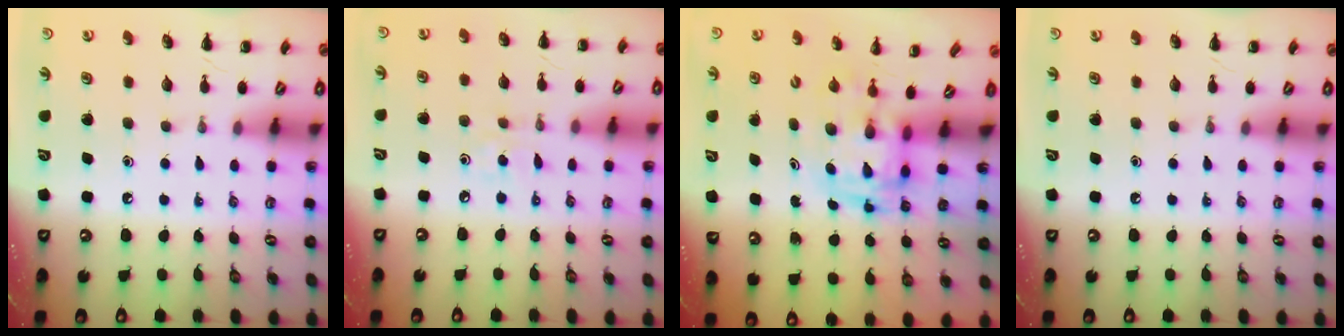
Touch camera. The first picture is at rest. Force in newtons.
{"total": 2.0, "press": 1.9, "slide": 0.6}
{"total": 2.8, "press": 2.7, "slide": 0.6}
{"total": 0.0}